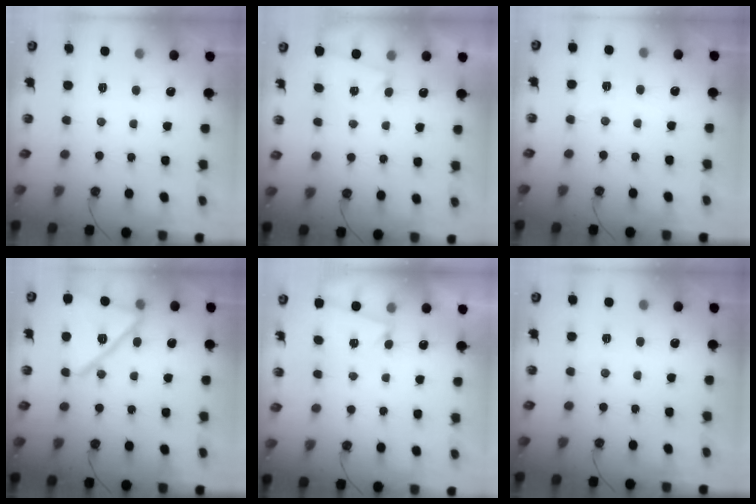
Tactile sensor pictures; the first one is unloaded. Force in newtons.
{"total": 2.0, "press": 1.9, "slide": 0.7}
{"total": 3.6, "press": 3.5, "slide": 0.9}
{"total": 17.2, "press": 17.2, "slide": 0.4}
{"total": 2.6, "press": 2.6, "slide": 0.3}
{"total": 2.9, "press": 1.9, "slide": 2.2}